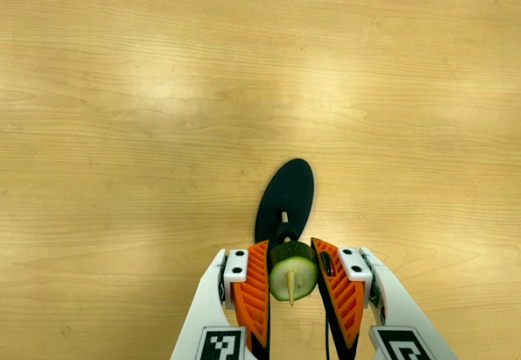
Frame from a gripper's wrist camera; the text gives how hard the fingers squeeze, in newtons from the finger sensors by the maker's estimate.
{"total": 10.1, "left": 10.4, "right": 9.7}